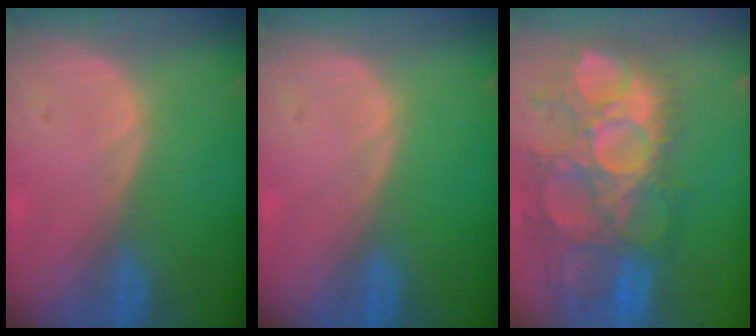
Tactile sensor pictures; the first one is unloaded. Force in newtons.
{"total": 0.0}
{"total": 14.7, "press": 12.7, "slide": 7.6}